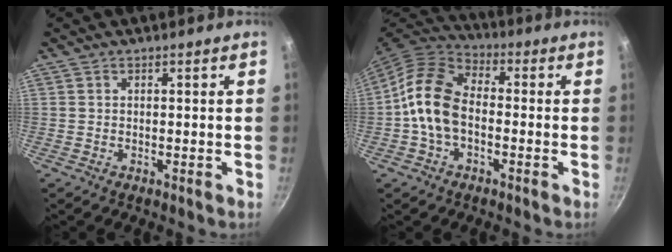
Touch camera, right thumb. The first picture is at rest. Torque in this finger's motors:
{"motor_torque": [-0.20, 1.03, 1.44, -0.01, 0.18]}